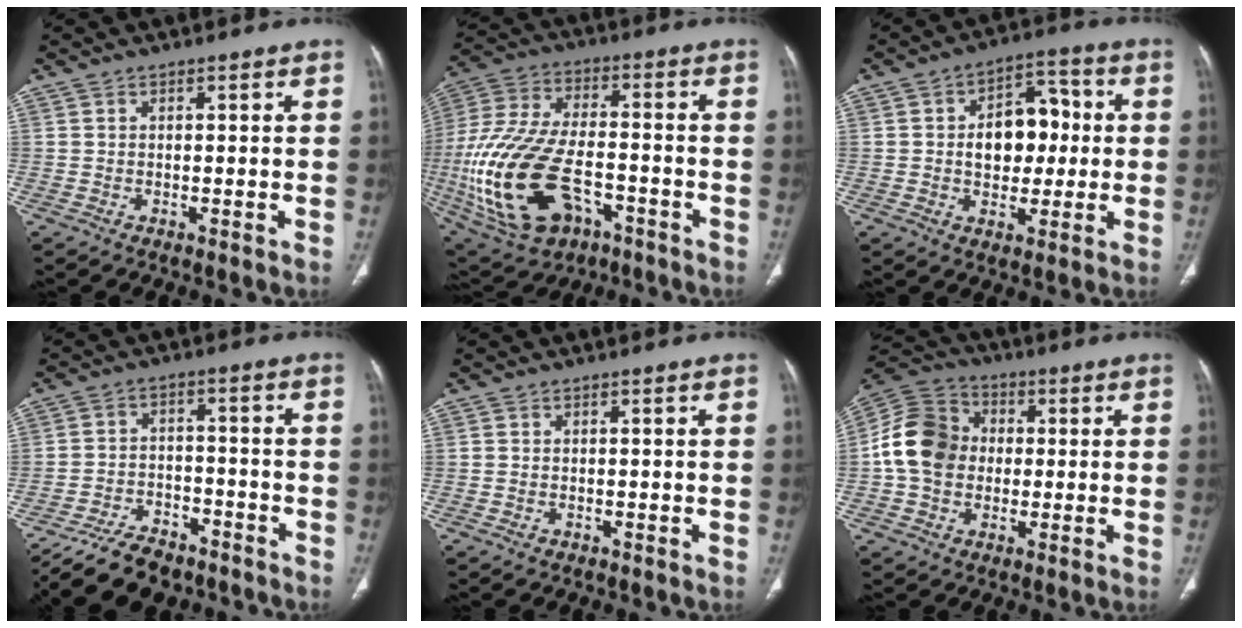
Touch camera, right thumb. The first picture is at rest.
{"total": 25.0, "force": [-7.8, 14.2, 19.0], "torque": [-0.428, 0.012, -0.121]}
{"total": 11.5, "force": [0.4, 8.0, 8.2], "torque": [-0.080, 0.028, 0.006]}
{"total": 12.7, "force": [-10.5, 5.4, 4.5], "torque": [-0.071, 0.053, -0.168]}
{"total": 0.8, "force": [-0.4, 0.5, 0.3], "torque": [-0.011, 0.005, -0.005]}
{"total": 13.1, "force": [0.0, 10.7, 7.6], "torque": [-0.129, 0.031, -0.009]}